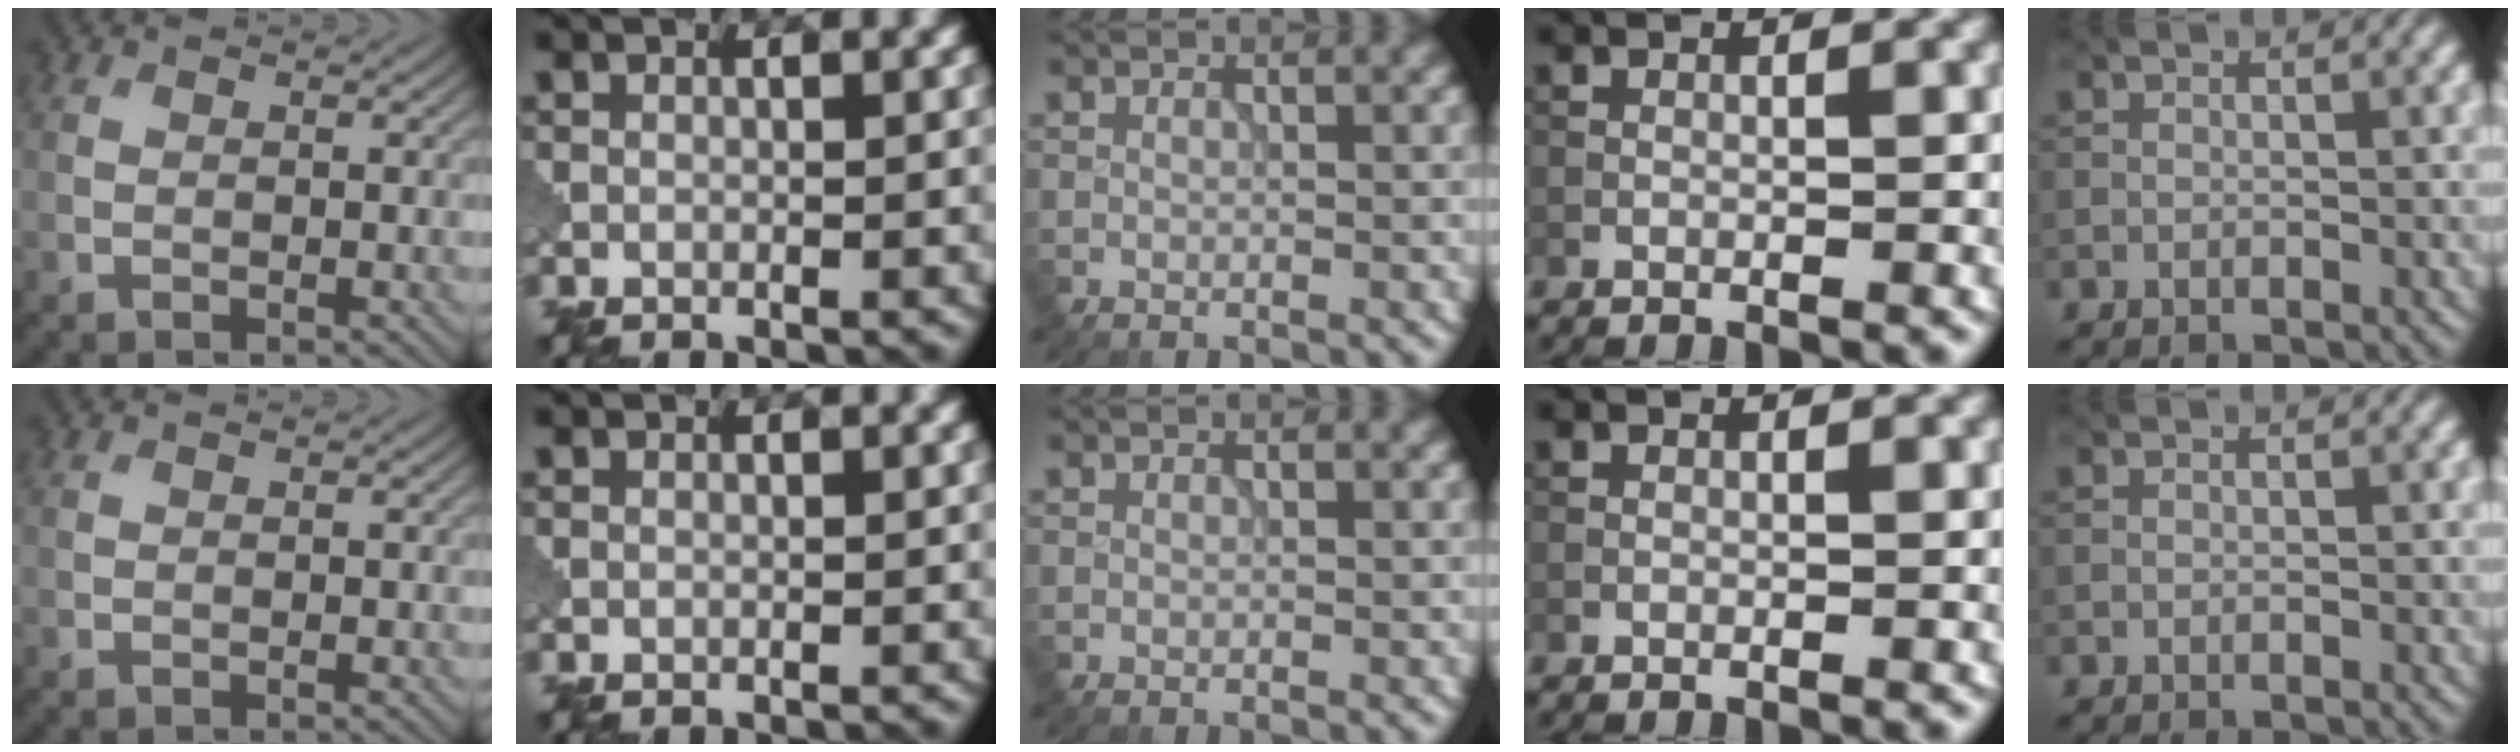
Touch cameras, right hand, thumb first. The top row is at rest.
{}